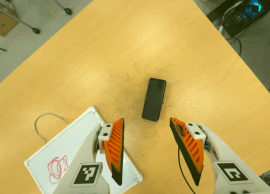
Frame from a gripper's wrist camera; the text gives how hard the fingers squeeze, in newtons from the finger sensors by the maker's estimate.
{"total": 0.0}